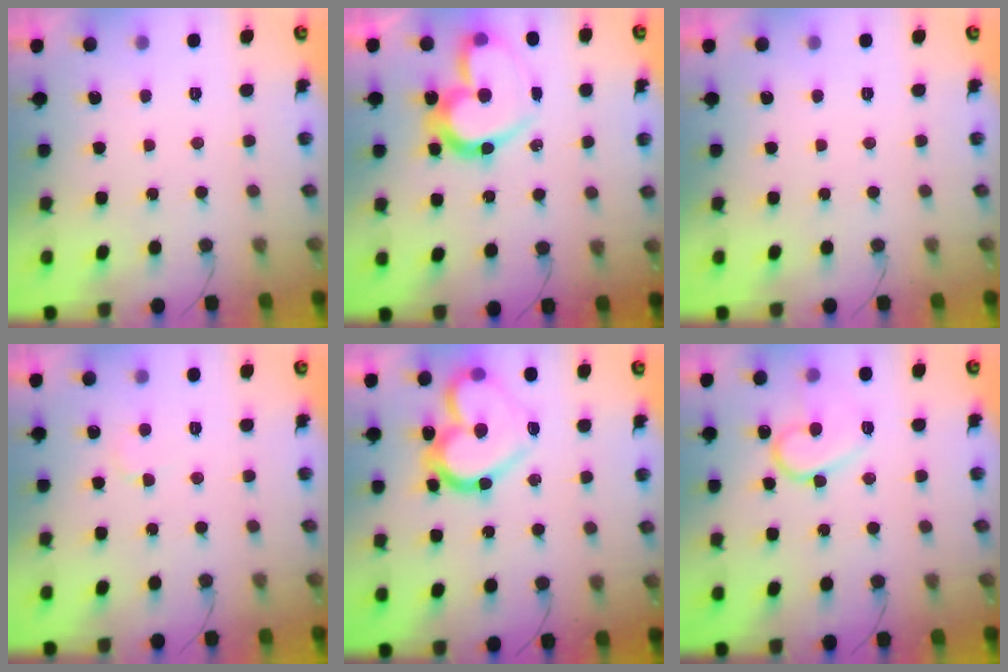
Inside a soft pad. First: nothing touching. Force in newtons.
{"total": 18.5, "press": 18.4, "slide": 1.6}
{"total": 0.0}
{"total": 3.1, "press": 3.1, "slide": 0.3}
{"total": 18.3, "press": 18.3, "slide": 1.3}
{"total": 12.9, "press": 12.8, "slide": 1.4}